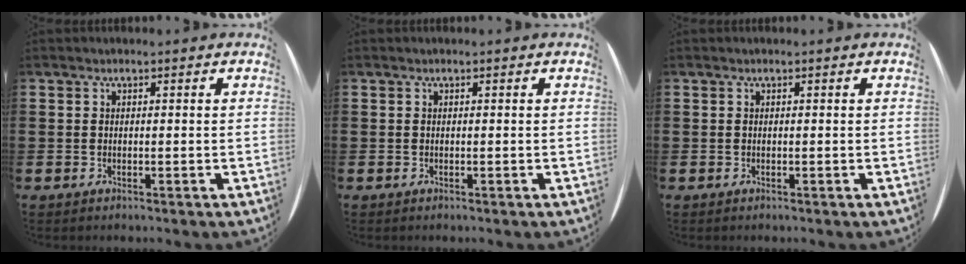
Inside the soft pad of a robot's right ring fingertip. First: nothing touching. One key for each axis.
{"total": 0.0}
{"total": 0.0}